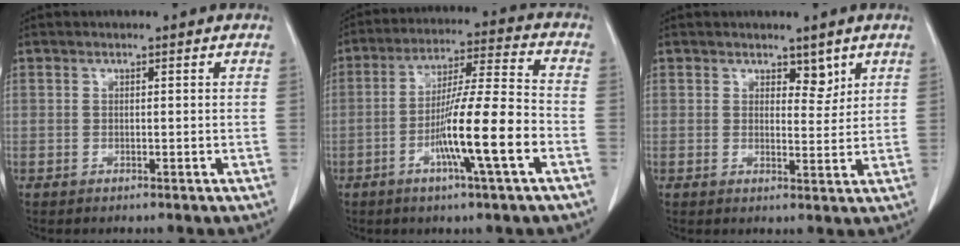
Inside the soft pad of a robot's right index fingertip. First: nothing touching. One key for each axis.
{"total": 13.2, "fx": -4.6, "fy": -0.3, "fz": 12.4, "tx": -0.220, "ty": -0.003, "tz": -0.084}
{"total": 2.9, "fx": 2.0, "fy": 1.5, "fz": 1.5, "tx": -0.013, "ty": -0.007, "tz": 0.032}